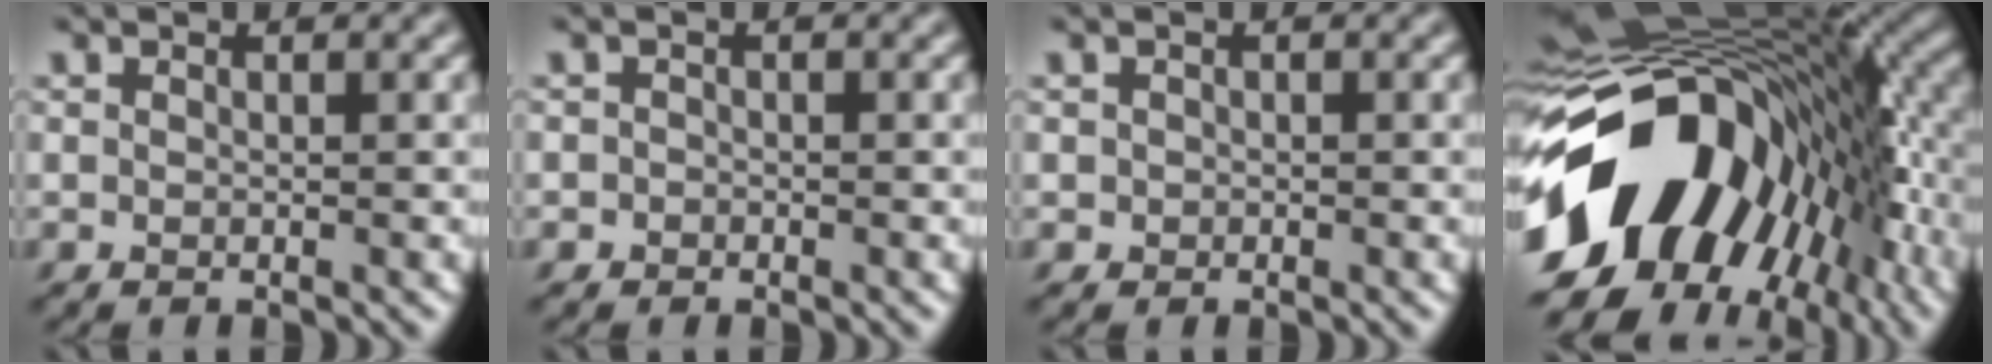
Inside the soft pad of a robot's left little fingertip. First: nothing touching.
{"total": 0.8, "force": [-0.3, 0.8, 0.0], "torque": [0.013, 0.000, -0.009]}
{"total": 0.7, "force": [-0.1, 0.6, -0.1], "torque": [0.008, -0.002, -0.001]}
{"total": 17.6, "force": [-4.2, 11.6, 12.5], "torque": [-0.217, -0.001, -0.083]}